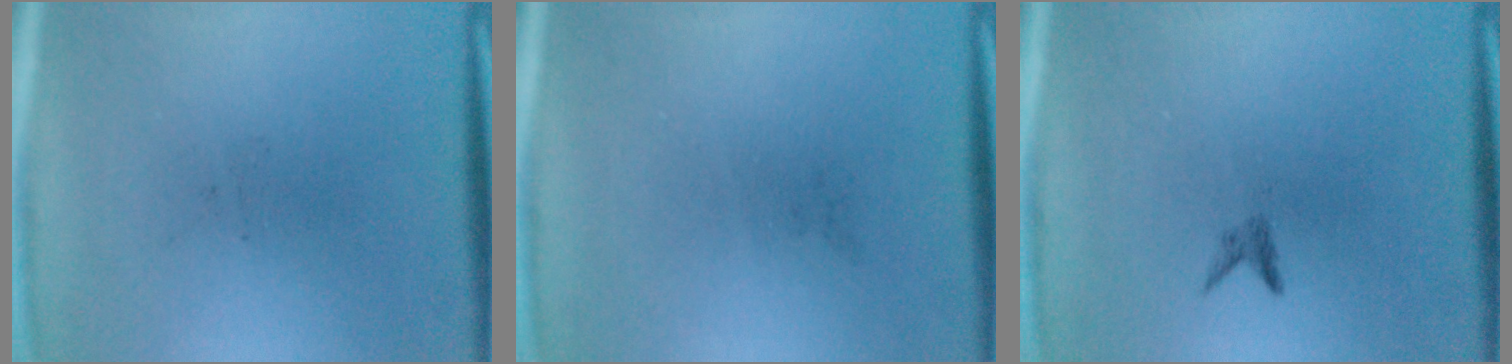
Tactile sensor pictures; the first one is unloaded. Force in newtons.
{"total": 0.0}
{"total": 0.8}